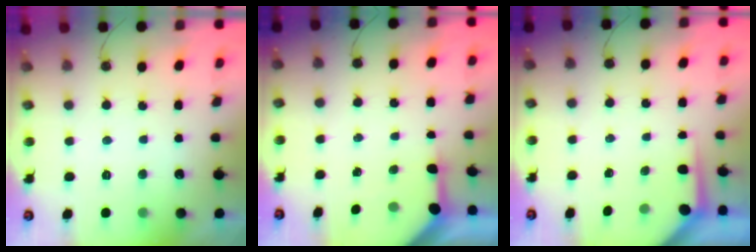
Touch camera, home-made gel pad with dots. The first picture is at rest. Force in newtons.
{"total": 3.3, "press": 3.3, "slide": 0.4}
{"total": 3.6, "press": 3.6, "slide": 0.3}